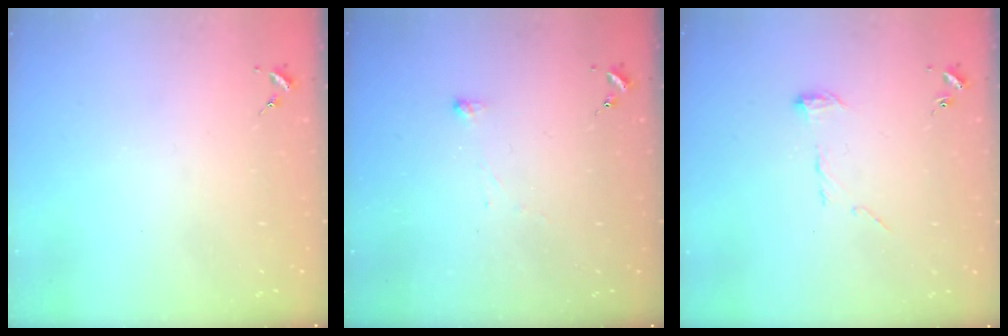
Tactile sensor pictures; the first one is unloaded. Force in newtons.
{"total": 2.9, "press": 2.9, "slide": 0.3}
{"total": 8.3, "press": 8.3, "slide": 0.6}